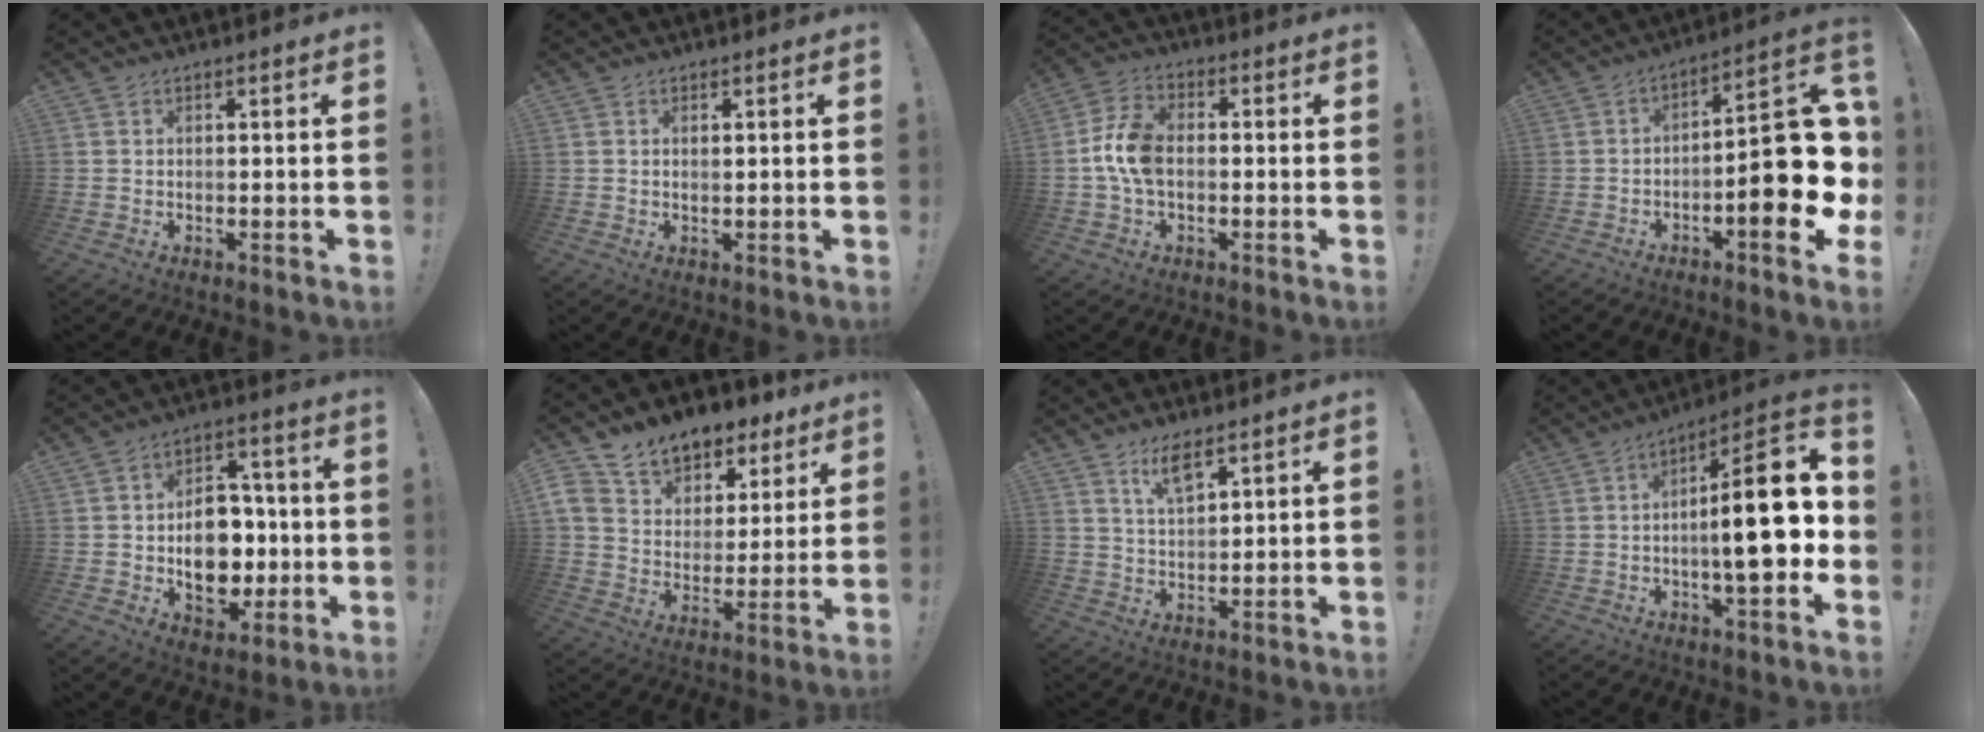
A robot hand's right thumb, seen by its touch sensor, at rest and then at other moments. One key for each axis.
{"total": 0.8, "fx": 0.3, "fy": 0.1, "fz": 0.7, "tx": -0.006, "ty": -0.002, "tz": 0.003}
{"total": 9.6, "fx": -1.2, "fy": 5.9, "fz": 7.4, "tx": -0.140, "ty": 0.012, "tz": -0.016}
{"total": 19.0, "fx": -4.3, "fy": 5.8, "fz": 17.6, "tx": -0.232, "ty": 0.023, "tz": -0.060}
{"total": 14.9, "fx": -1.9, "fy": 10.9, "fz": 10.0, "tx": -0.154, "ty": 0.010, "tz": -0.025}
{"total": 11.8, "fx": 7.9, "fy": 7.9, "fz": 3.8, "tx": -0.059, "ty": -0.053, "tz": 0.149}
{"total": 6.9, "fx": 4.8, "fy": 2.1, "fz": 4.5, "tx": -0.086, "ty": -0.019, "tz": 0.084}
{"total": 19.0, "fx": -1.6, "fy": 4.5, "fz": 18.3, "tx": -0.275, "ty": 0.010, "tz": -0.030}